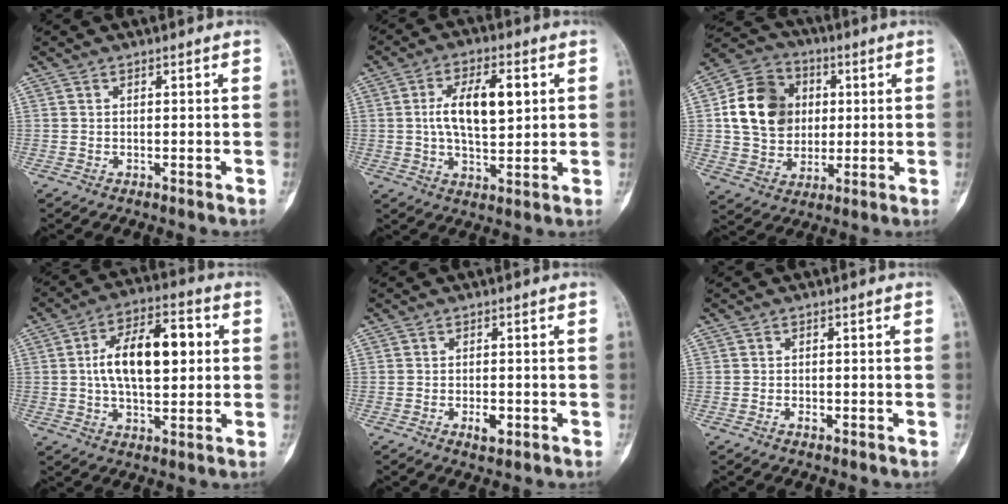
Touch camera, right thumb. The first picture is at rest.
{"total": 11.3, "force": [2.1, 5.3, 9.8], "torque": [-0.158, 0.000, 0.036]}
{"total": 15.3, "force": [2.2, 12.6, 8.4], "torque": [-0.123, 0.008, 0.040]}
{"total": 15.3, "force": [1.8, 7.7, 13.2], "torque": [-0.203, 0.018, 0.025]}
{"total": 3.0, "force": [-1.1, 1.4, 2.3], "torque": [-0.036, 0.001, -0.015]}
{"total": 1.3, "force": [-0.7, 0.8, 0.9], "torque": [-0.015, 0.004, -0.012]}